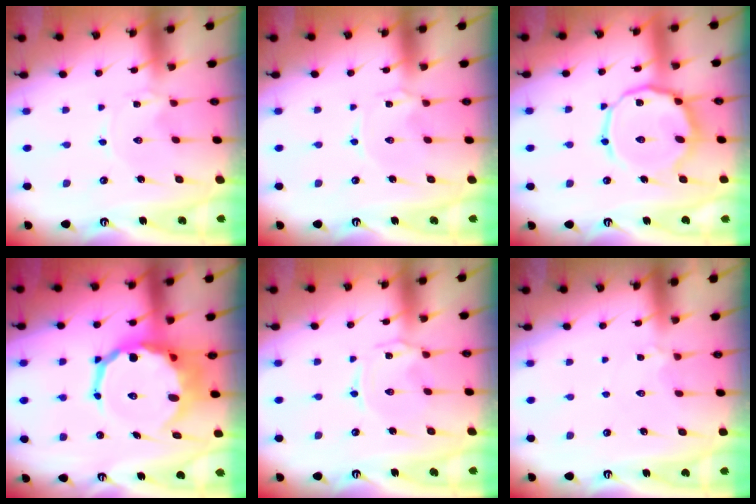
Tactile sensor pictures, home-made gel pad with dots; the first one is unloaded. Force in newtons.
{"total": 0.7, "press": 0.6, "slide": 0.3}
{"total": 14.6, "press": 14.6, "slide": 1.1}
{"total": 15.0, "press": 14.5, "slide": 3.6}
{"total": 1.2, "press": 1.1, "slide": 0.4}
{"total": 2.1, "press": 2.0, "slide": 0.6}